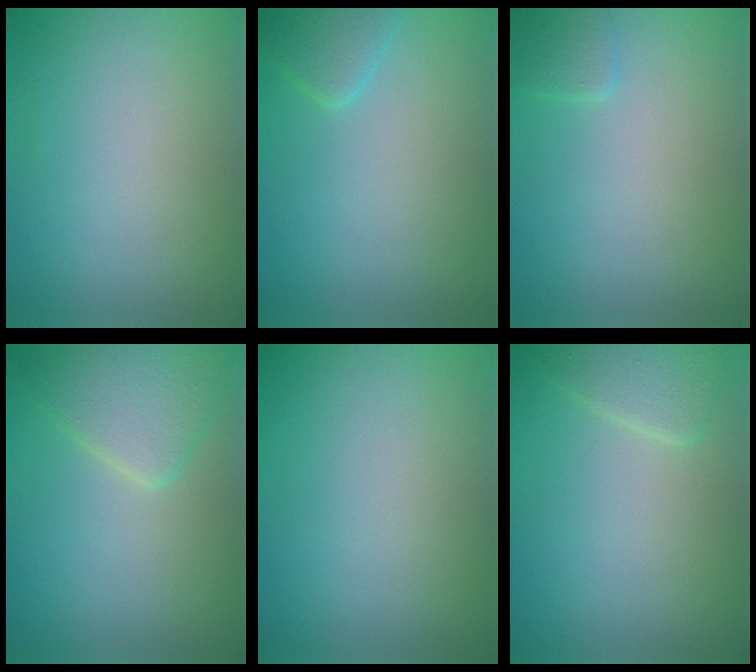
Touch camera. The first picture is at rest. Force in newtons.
{"total": 1.8, "press": 1.8, "slide": 0.1}
{"total": 0.9, "press": 0.9, "slide": 0.1}
{"total": 3.4, "press": 3.4, "slide": 0.2}
{"total": 0.0}
{"total": 1.9, "press": 1.9, "slide": 0.1}